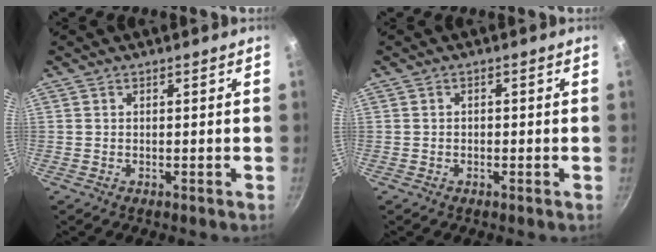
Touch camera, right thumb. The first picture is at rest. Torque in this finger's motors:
{"motor_torque": [-0.58, -0.43, -0.25, 0.22, 0.00]}